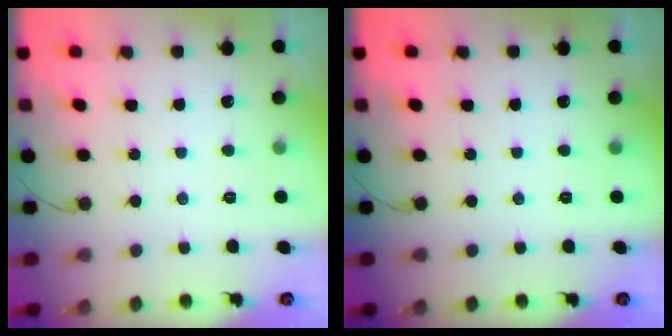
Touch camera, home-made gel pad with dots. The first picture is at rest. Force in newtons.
{"total": 0.0}